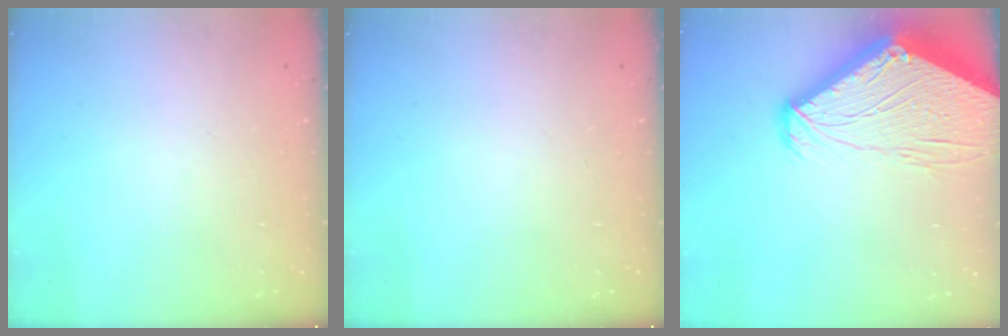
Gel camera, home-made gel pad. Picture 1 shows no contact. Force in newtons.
{"total": 0.0}
{"total": 12.6, "press": 12.6, "slide": 1.2}